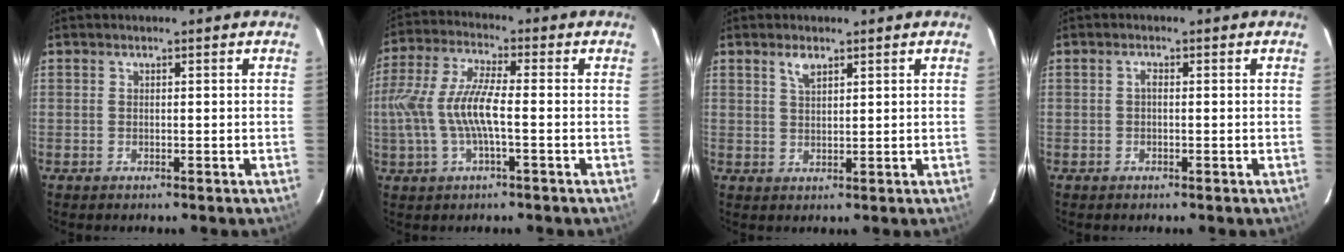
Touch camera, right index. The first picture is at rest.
{"total": 10.4, "force": [-1.6, 2.3, 10.0], "torque": [-0.213, 0.001, -0.028]}
{"total": 2.6, "force": [1.7, 1.0, 1.7], "torque": [-0.030, 0.005, 0.033]}
{"total": 0.8, "force": [-0.1, 0.4, 0.7], "torque": [-0.013, 0.006, -0.004]}